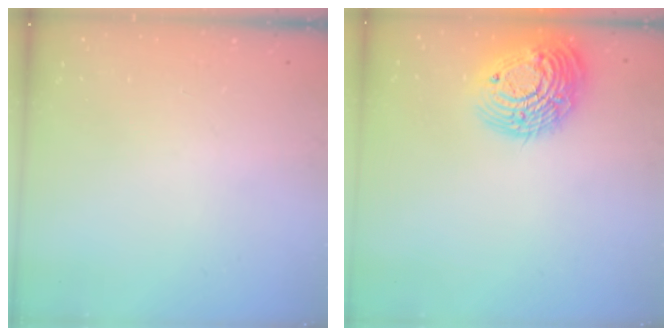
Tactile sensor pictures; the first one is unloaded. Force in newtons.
{"total": 19.1, "press": 19.0, "slide": 1.5}